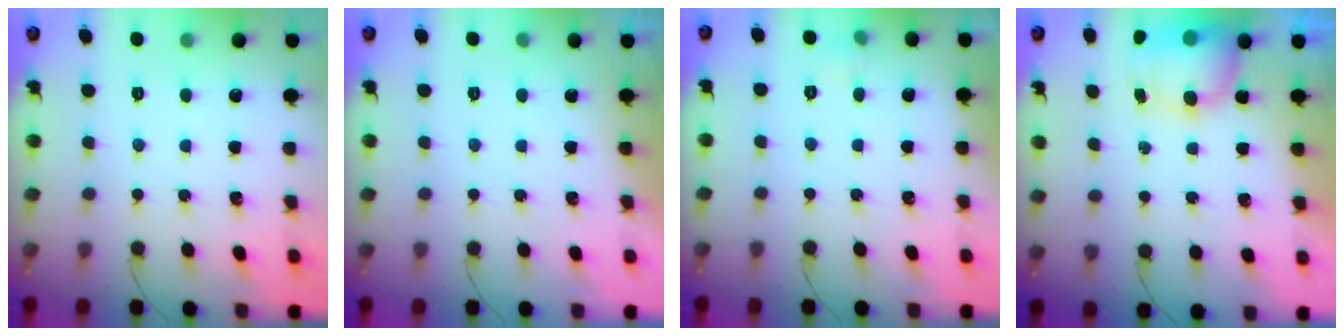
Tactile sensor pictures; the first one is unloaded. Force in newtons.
{"total": 0.0}
{"total": 3.5, "press": 3.2, "slide": 1.3}
{"total": 7.3, "press": 7.3, "slide": 0.9}